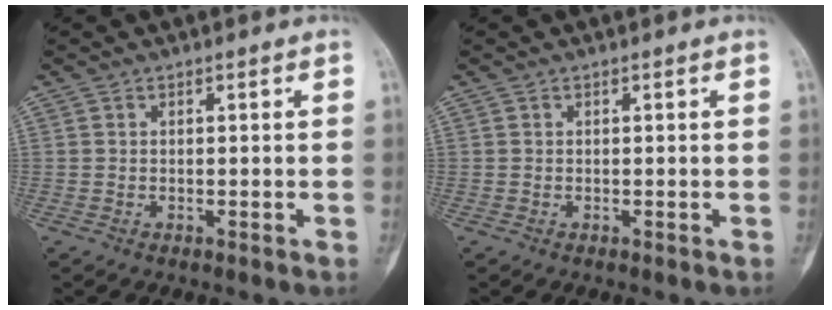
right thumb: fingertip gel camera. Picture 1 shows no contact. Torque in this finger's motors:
{"motor_torque": [-0.02, -0.02, 0.09, 0.09, 0.00]}